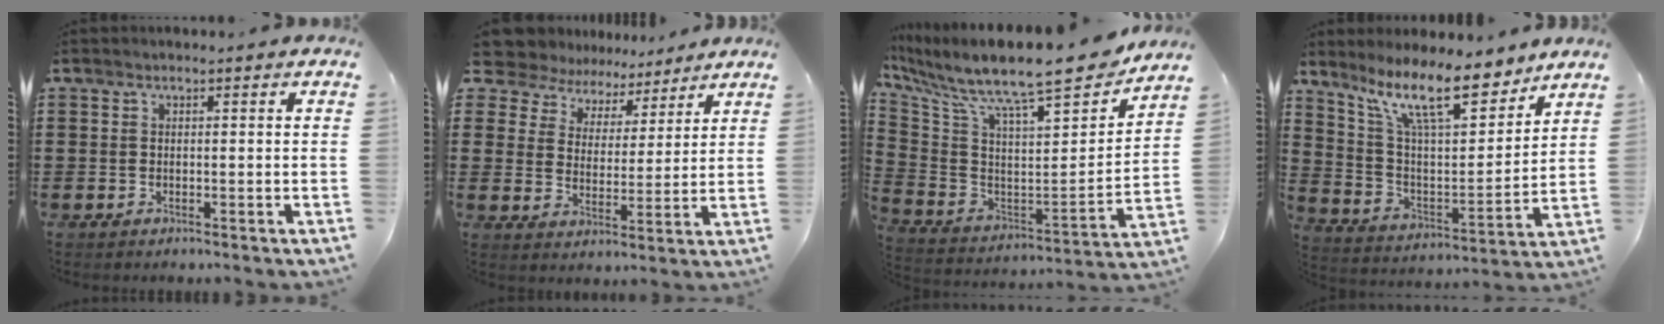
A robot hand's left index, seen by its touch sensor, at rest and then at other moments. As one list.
[{"total": 7.7, "force": [6.9, 3.4, 0.6], "torque": [-0.056, -0.033, 0.129]}, {"total": 12.8, "force": [10.6, 1.5, 6.9], "torque": [-0.148, -0.084, 0.170]}, {"total": 13.2, "force": [9.7, 3.0, 8.3], "torque": [-0.179, -0.038, 0.172]}]